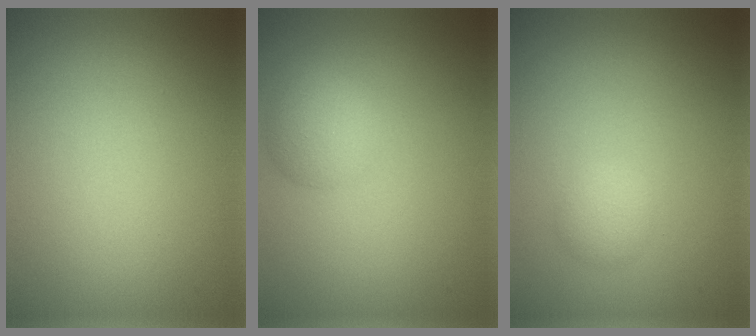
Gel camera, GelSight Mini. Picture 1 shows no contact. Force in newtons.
{"total": 2.6, "press": 2.6, "slide": 0.1}
{"total": 1.4, "press": 1.4, "slide": 0.1}